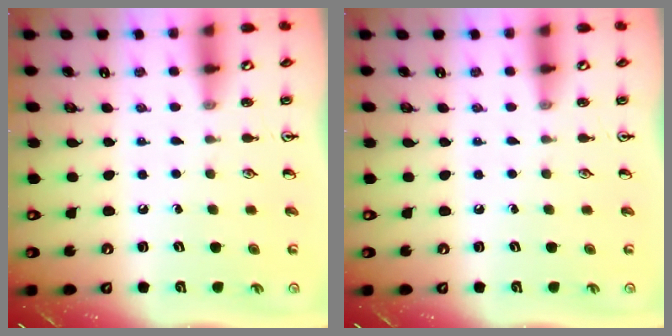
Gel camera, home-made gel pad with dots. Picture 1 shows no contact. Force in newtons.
{"total": 0.0}